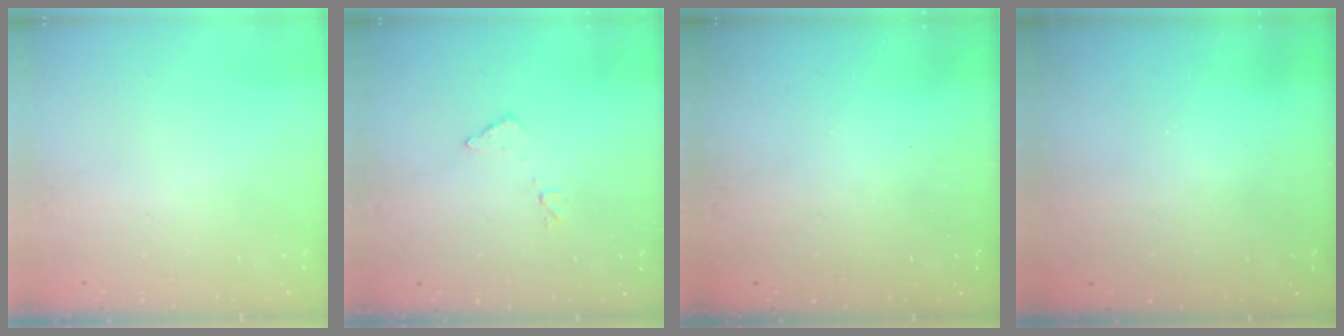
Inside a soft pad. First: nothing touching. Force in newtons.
{"total": 7.0, "press": 7.0, "slide": 0.2}
{"total": 3.0, "press": 2.9, "slide": 0.8}
{"total": 3.0, "press": 3.0, "slide": 0.1}